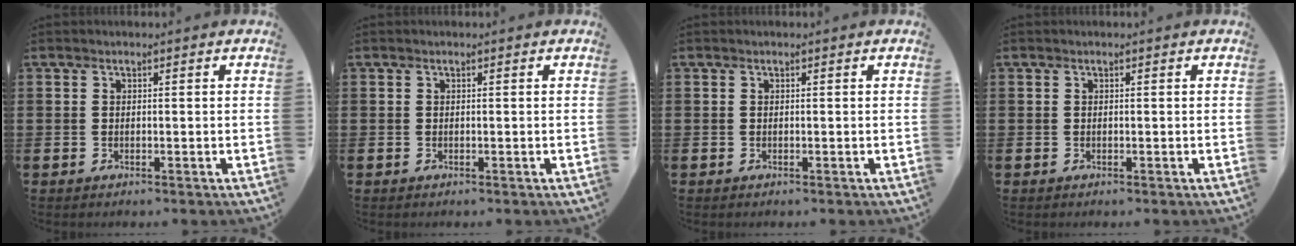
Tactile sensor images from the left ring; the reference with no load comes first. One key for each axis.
{"total": 0.0}
{"total": 0.0}
{"total": 0.0}